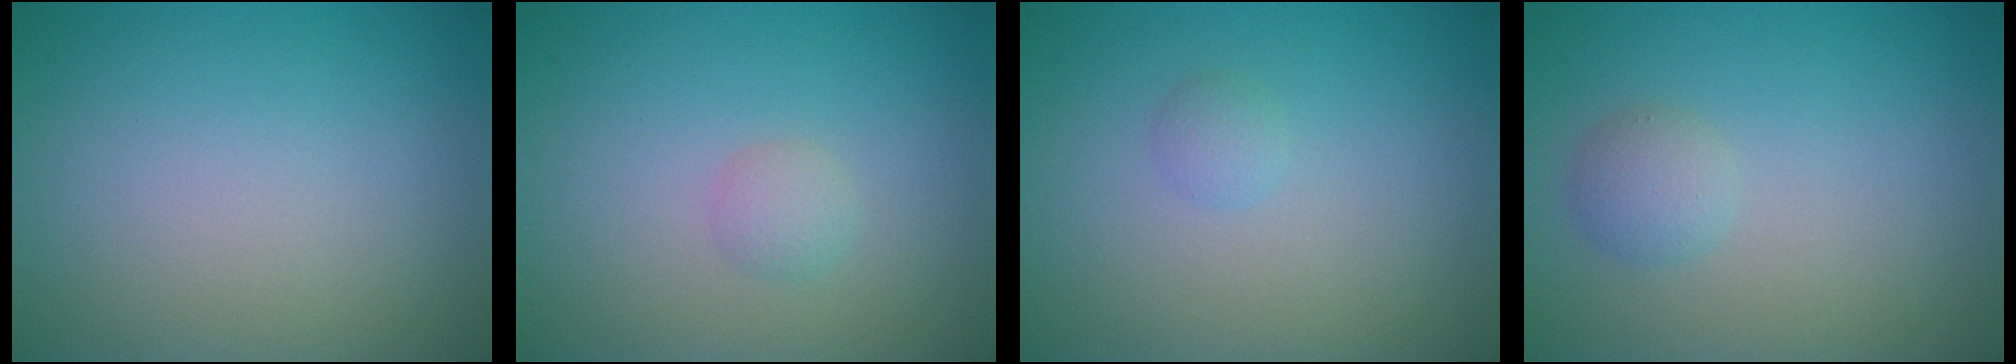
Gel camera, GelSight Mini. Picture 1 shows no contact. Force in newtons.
{"total": 1.2, "press": 1.2, "slide": 0.0}
{"total": 0.8, "press": 0.8, "slide": 0.0}
{"total": 1.6, "press": 1.6, "slide": 0.1}